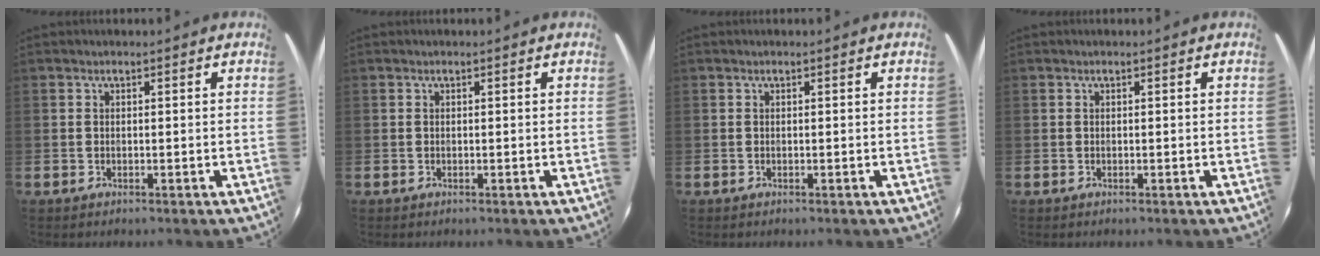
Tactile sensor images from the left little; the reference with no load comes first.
{"total": 0.0}
{"total": 0.0}
{"total": 0.0}